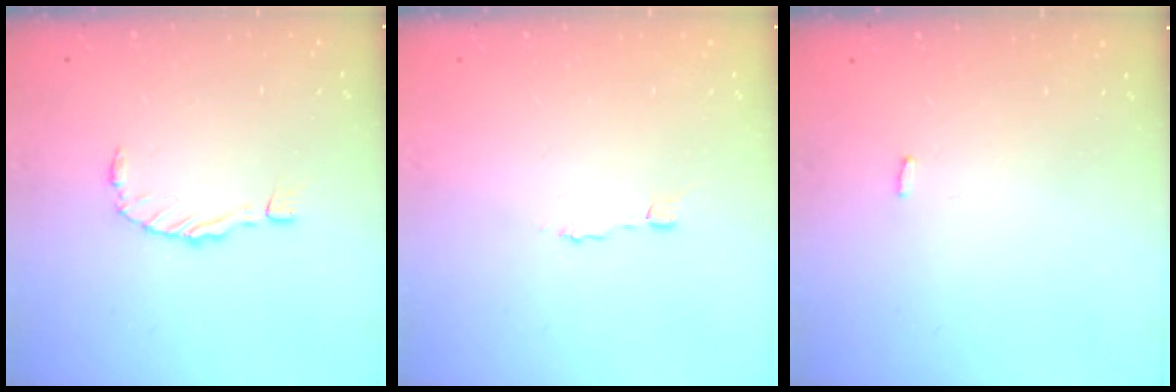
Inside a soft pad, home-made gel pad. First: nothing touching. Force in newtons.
{"total": 2.1, "press": 2.1, "slide": 0.0}
{"total": 3.1, "press": 3.1, "slide": 0.2}